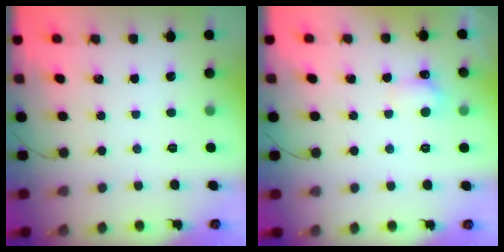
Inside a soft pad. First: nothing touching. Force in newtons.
{"total": 5.5, "press": 5.2, "slide": 1.5}